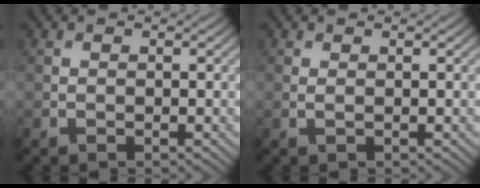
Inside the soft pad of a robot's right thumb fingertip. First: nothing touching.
{"total": 0.5, "force": [0.2, 0.1, 0.5], "torque": [-0.012, 0.001, 0.004]}